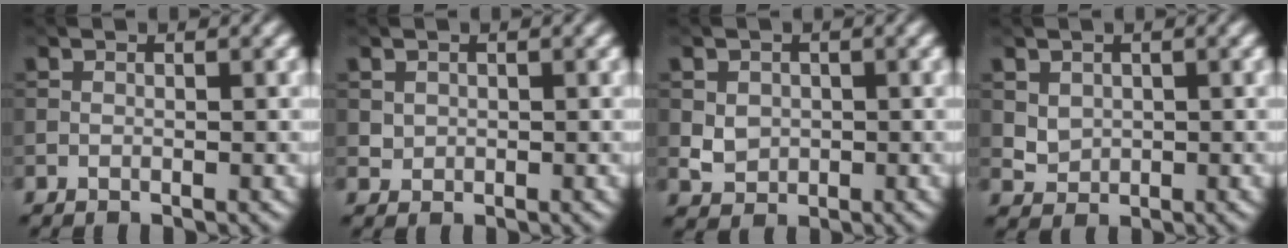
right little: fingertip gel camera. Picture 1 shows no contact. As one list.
[{"total": 0.7, "force": [0.2, 0.7, 0.2], "torque": [-0.002, -0.004, 0.008]}, {"total": 2.1, "force": [0.0, 1.8, 1.0], "torque": [-0.021, -0.001, -0.002]}, {"total": 1.6, "force": [0.4, 1.4, 0.7], "torque": [-0.015, -0.005, 0.011]}]